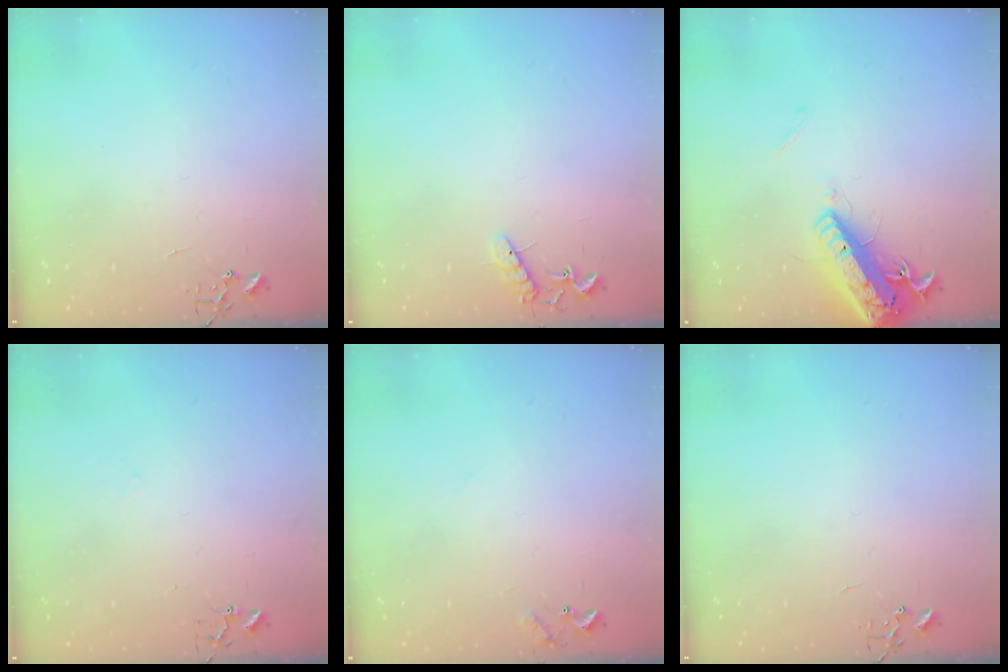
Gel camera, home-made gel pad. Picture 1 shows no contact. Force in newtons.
{"total": 10.4, "press": 10.3, "slide": 0.9}
{"total": 18.1, "press": 17.7, "slide": 3.9}
{"total": 5.7, "press": 5.6, "slide": 0.7}
{"total": 7.8, "press": 7.8, "slide": 0.5}
{"total": 0.0}